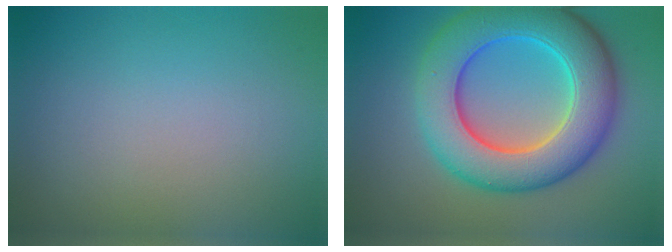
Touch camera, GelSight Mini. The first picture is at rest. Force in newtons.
{"total": 10.6, "press": 10.6, "slide": 0.3}